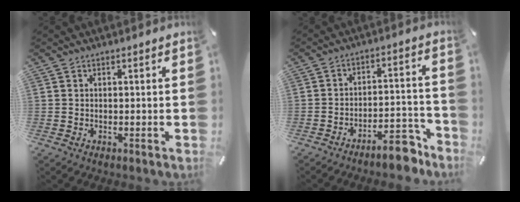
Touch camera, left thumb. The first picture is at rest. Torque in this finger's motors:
{"motor_torque": [-0.03, 2.22, 0.47, 0.49, 0.02]}